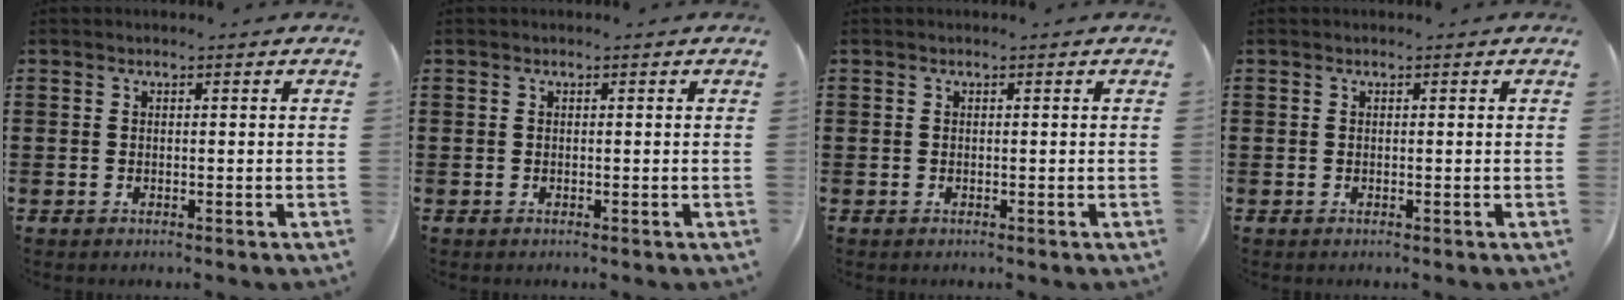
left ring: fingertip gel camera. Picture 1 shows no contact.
{"total": 0.0}
{"total": 0.0}
{"total": 0.0}